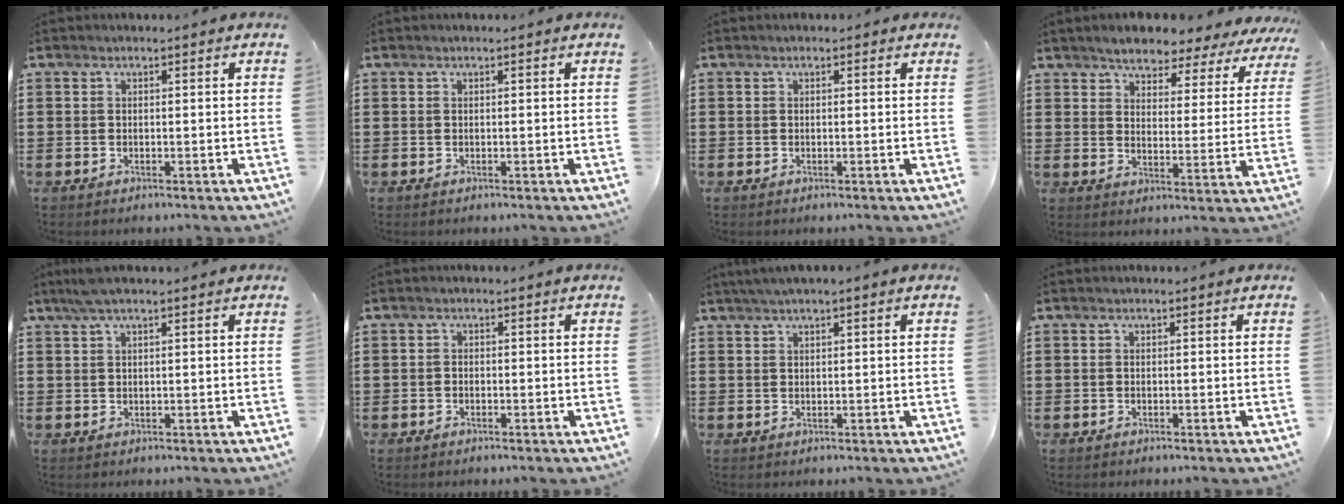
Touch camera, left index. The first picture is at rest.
{"total": 0.0}
{"total": 0.0}
{"total": 4.6, "force": [4.4, 0.9, 0.6], "torque": [-0.037, -0.026, 0.073]}
{"total": 2.5, "force": [1.6, 0.2, 1.8], "torque": [-0.037, 0.003, 0.029]}
{"total": 0.8, "force": [-0.7, 0.4, 0.1], "torque": [-0.005, 0.000, -0.015]}
{"total": 1.6, "force": [1.1, 0.0, 1.1], "torque": [-0.022, 0.002, 0.021]}
{"total": 0.0}